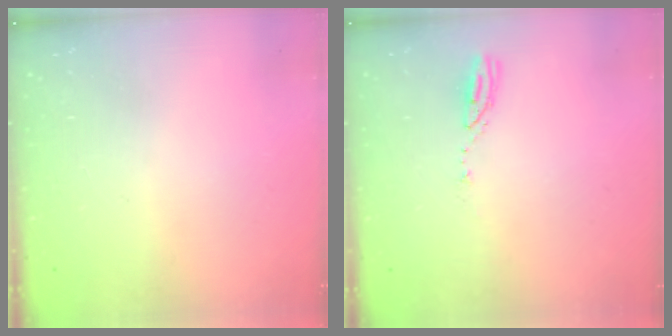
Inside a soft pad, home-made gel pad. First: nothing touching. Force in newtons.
{"total": 4.1, "press": 4.1, "slide": 0.3}